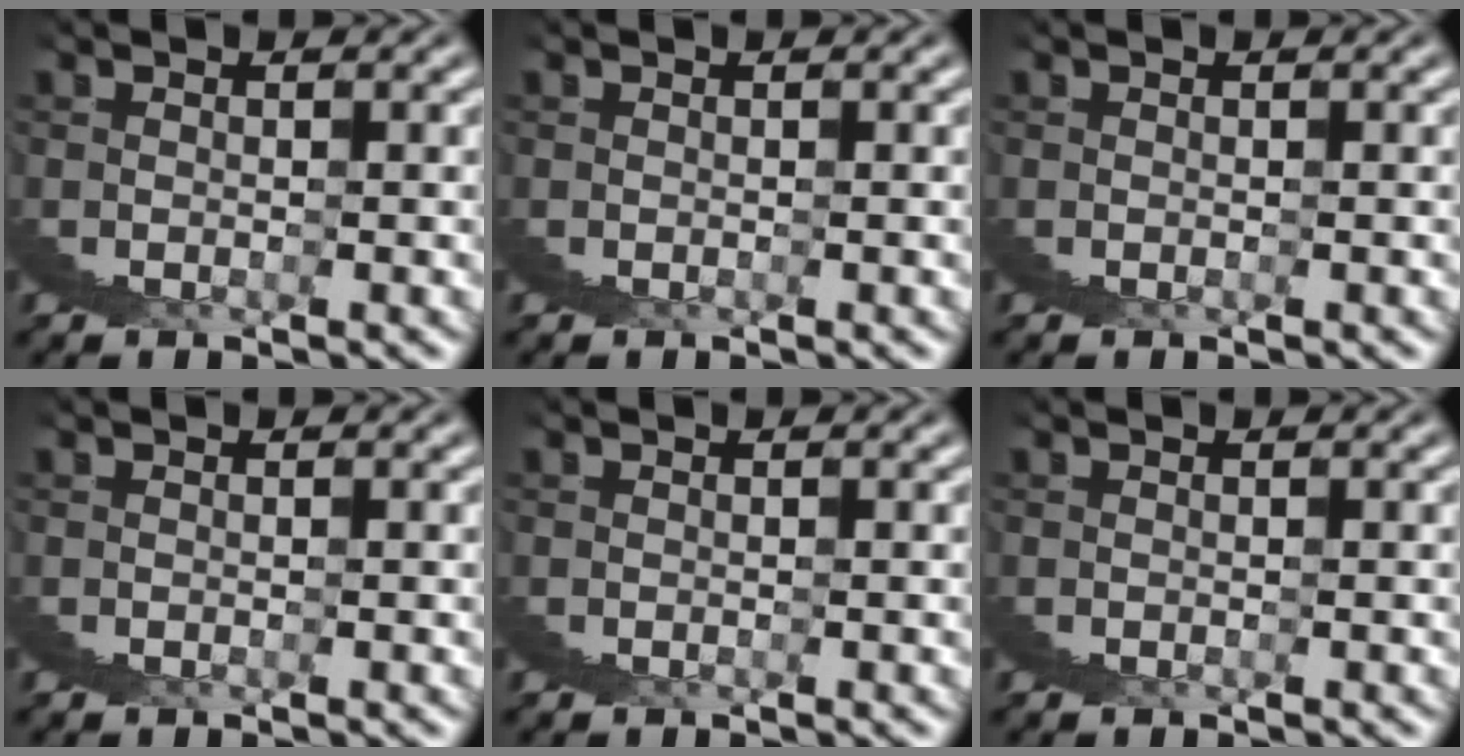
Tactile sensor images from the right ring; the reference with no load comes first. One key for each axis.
{"total": 0.0}
{"total": 0.0}
{"total": 0.0}
{"total": 0.0}
{"total": 0.0}